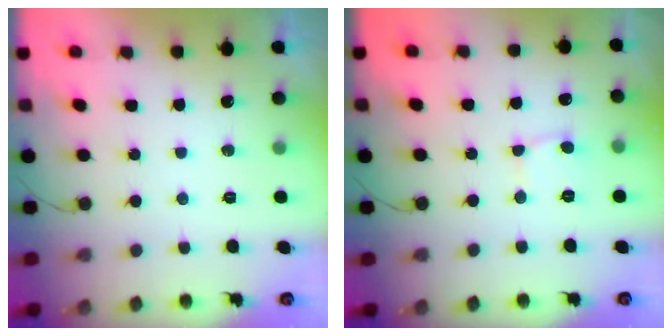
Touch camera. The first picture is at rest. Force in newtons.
{"total": 2.6, "press": 2.6, "slide": 0.1}